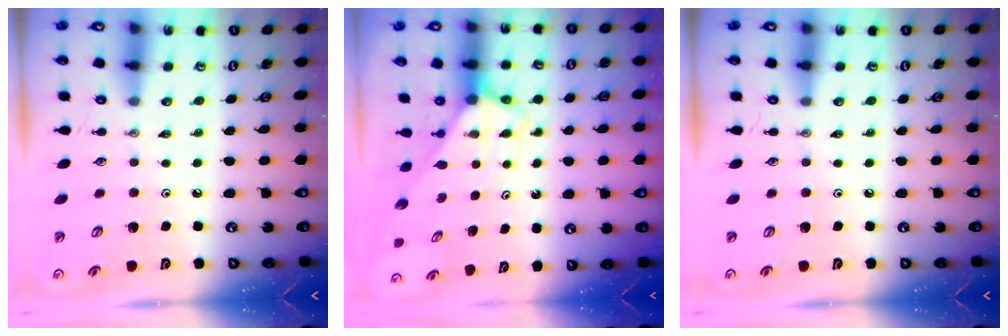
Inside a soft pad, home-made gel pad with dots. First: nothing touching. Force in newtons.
{"total": 2.6, "press": 2.6, "slide": 0.2}
{"total": 0.0}